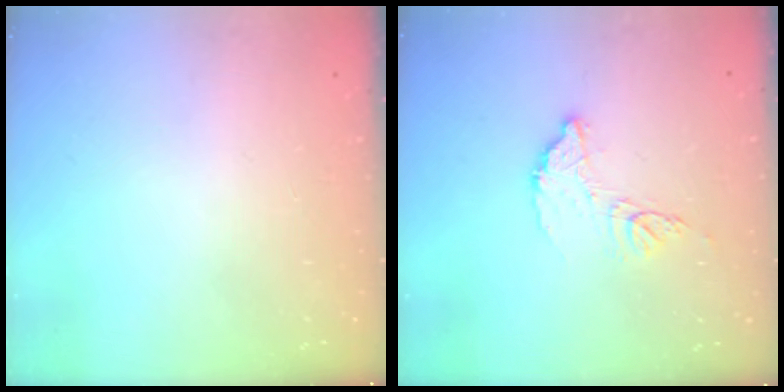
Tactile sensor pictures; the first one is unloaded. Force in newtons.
{"total": 8.9, "press": 8.9, "slide": 0.6}